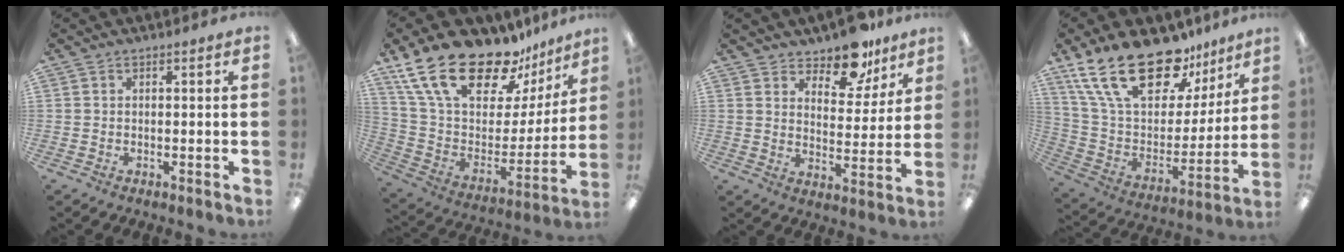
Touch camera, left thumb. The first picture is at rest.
{"total": 25.1, "force": [18.3, 10.8, 13.4], "torque": [-0.234, -0.123, 0.329]}
{"total": 11.1, "force": [9.2, 5.0, 3.6], "torque": [-0.045, -0.068, 0.167]}
{"total": 24.6, "force": [16.7, 11.8, 13.7], "torque": [-0.252, -0.105, 0.300]}